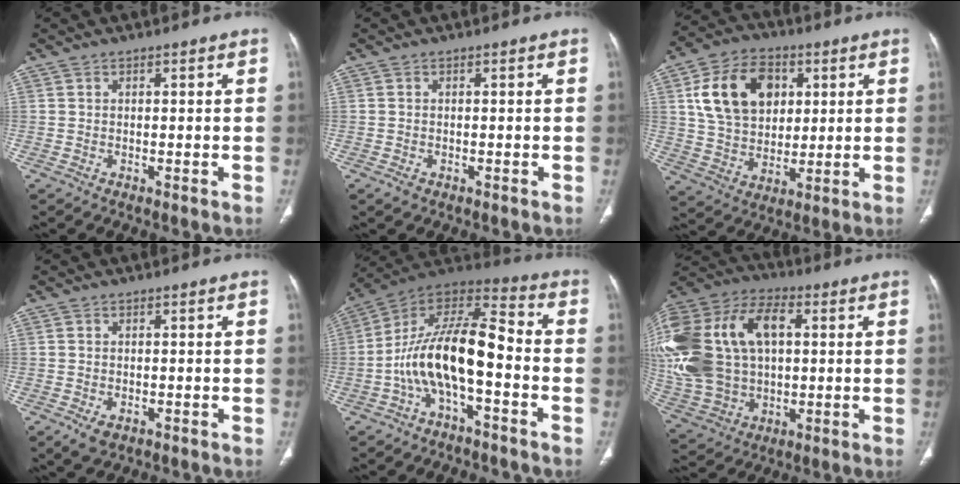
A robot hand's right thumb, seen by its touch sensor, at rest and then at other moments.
{"total": 1.3, "force": [-0.6, 0.9, 0.7], "torque": [-0.017, 0.000, -0.008]}
{"total": 16.2, "force": [4.7, 11.8, 10.1], "torque": [-0.147, -0.001, 0.086]}
{"total": 3.1, "force": [-1.4, 1.9, 2.0], "torque": [-0.038, -0.001, -0.014]}
{"total": 16.3, "force": [-4.2, 6.4, 14.4], "torque": [-0.260, 0.072, -0.080]}
{"total": 29.0, "force": [4.2, 18.8, 21.7], "torque": [-0.488, 0.035, 0.090]}